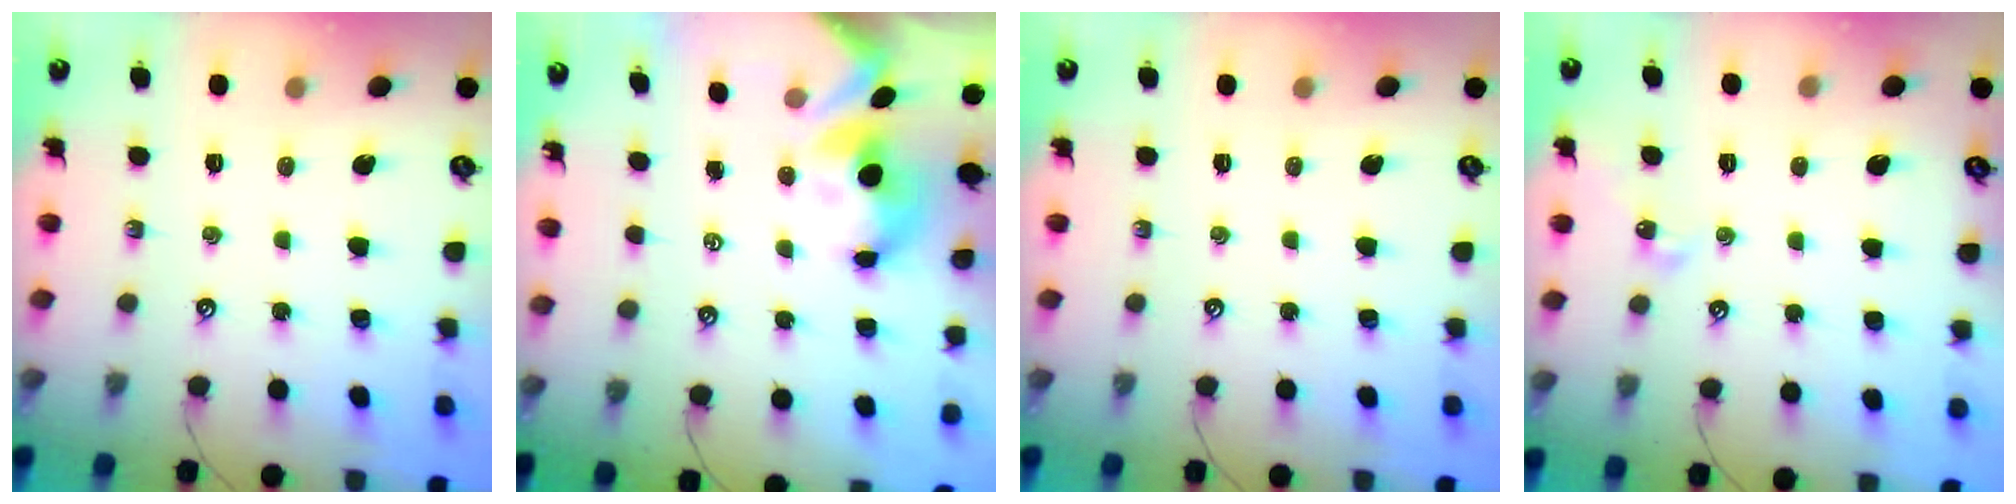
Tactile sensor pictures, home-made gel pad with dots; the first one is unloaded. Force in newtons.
{"total": 1.1, "press": 0.8, "slide": 0.7}
{"total": 0.0}
{"total": 1.9, "press": 1.8, "slide": 0.5}